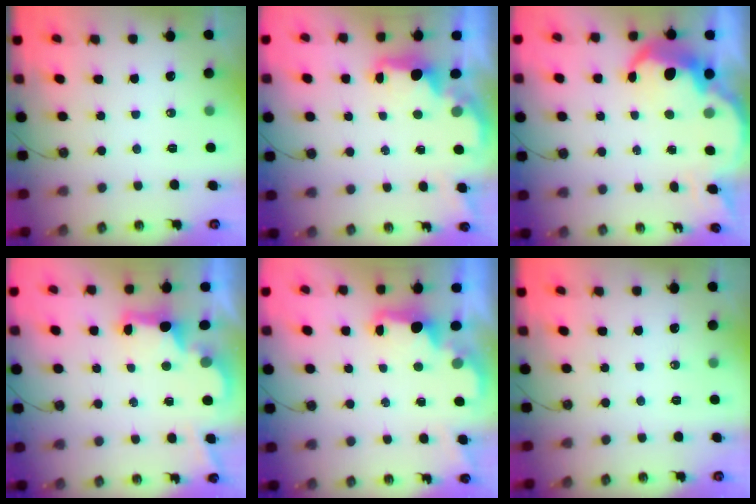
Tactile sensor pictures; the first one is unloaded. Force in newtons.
{"total": 2.2, "press": 2.0, "slide": 0.8}
{"total": 9.1, "press": 9.1, "slide": 0.3}
{"total": 2.9, "press": 2.8, "slide": 0.9}
{"total": 2.3, "press": 2.2, "slide": 0.7}
{"total": 0.0}